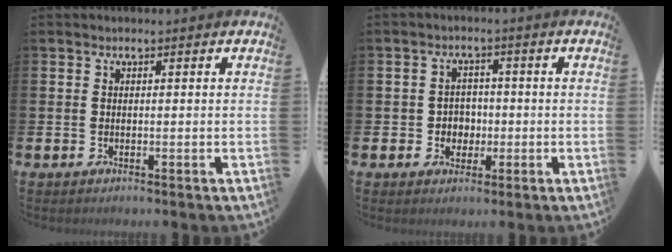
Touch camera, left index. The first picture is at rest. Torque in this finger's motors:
{"motor_torque": [0.45, 0.21, 0.04, 0.00]}